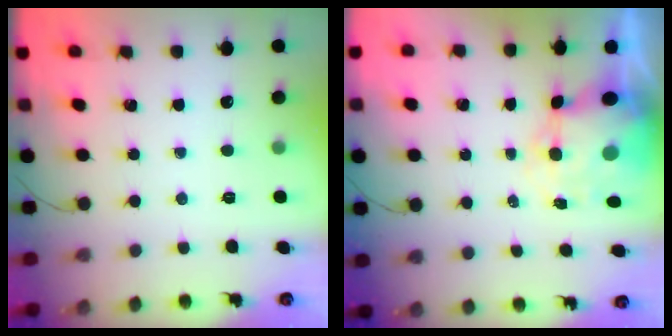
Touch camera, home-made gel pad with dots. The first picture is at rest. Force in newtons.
{"total": 9.4, "press": 9.2, "slide": 2.1}